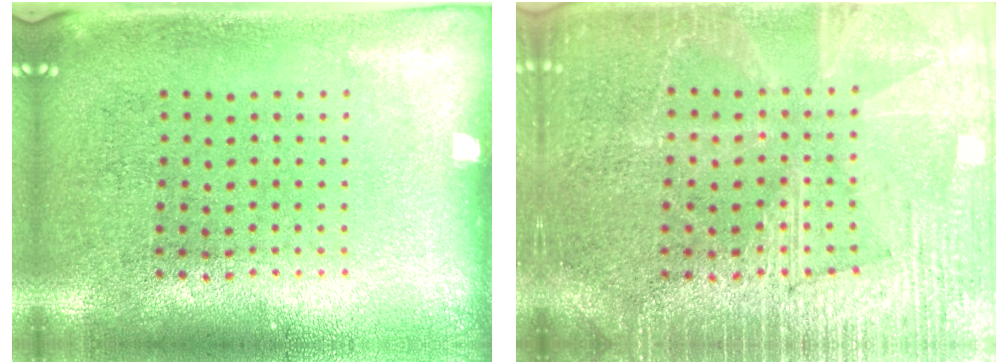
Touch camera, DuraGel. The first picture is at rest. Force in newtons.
{"total": 5.3, "press": 5.2, "slide": 0.7}